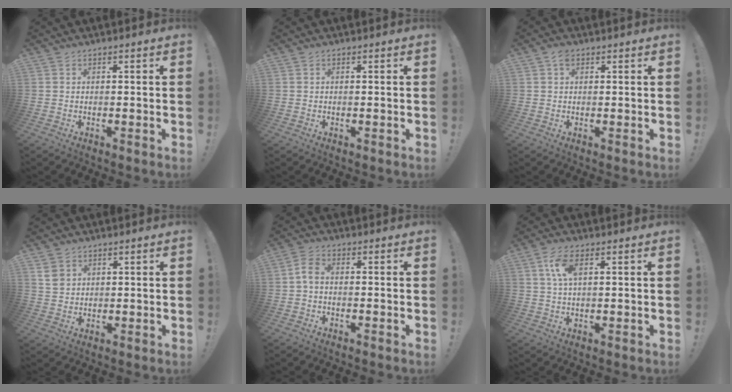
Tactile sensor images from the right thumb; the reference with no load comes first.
{"total": 0.0}
{"total": 2.2, "force": [1.0, 1.4, 1.2], "torque": [-0.015, 0.001, 0.017]}
{"total": 4.3, "force": [2.2, 3.3, 1.7], "torque": [-0.016, -0.008, 0.043]}
{"total": 4.2, "force": [-0.4, 2.2, 3.5], "torque": [-0.075, 0.007, -0.008]}
{"total": 6.4, "force": [2.0, 2.8, 5.4], "torque": [-0.098, 0.005, 0.035]}